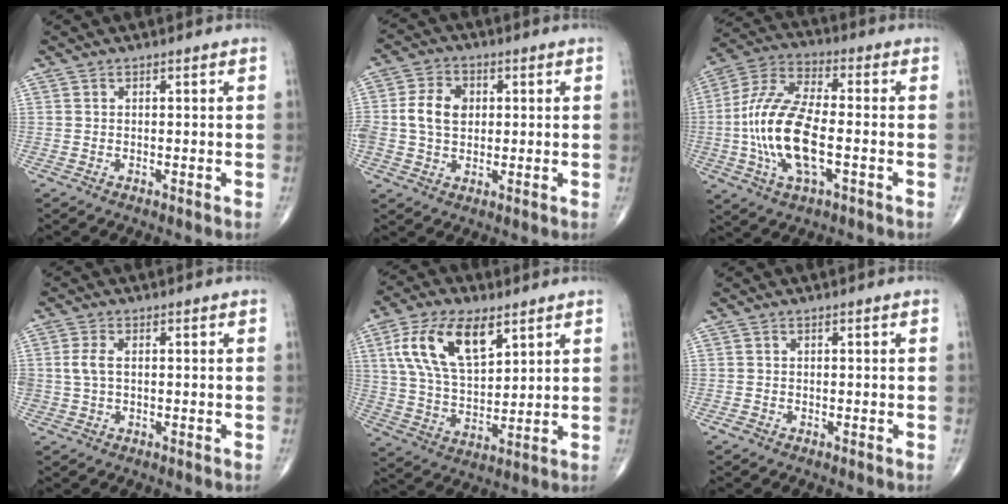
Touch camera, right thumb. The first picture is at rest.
{"total": 7.6, "force": [0.8, 5.7, 5.0], "torque": [-0.081, 0.008, 0.013]}
{"total": 17.0, "force": [-2.9, 7.1, 15.1], "torque": [-0.319, 0.023, -0.056]}
{"total": 3.1, "force": [0.3, 1.9, 2.4], "torque": [-0.056, 0.004, 0.007]}
{"total": 15.5, "force": [6.8, 7.7, 11.6], "torque": [-0.206, -0.017, 0.133]}
{"total": 0.7, "force": [-0.4, 0.5, 0.2], "torque": [-0.004, 0.000, -0.010]}